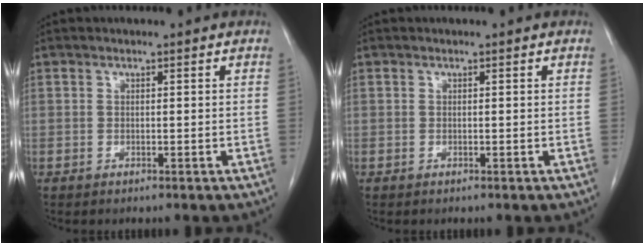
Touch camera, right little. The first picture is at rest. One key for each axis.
{"total": 0.0}